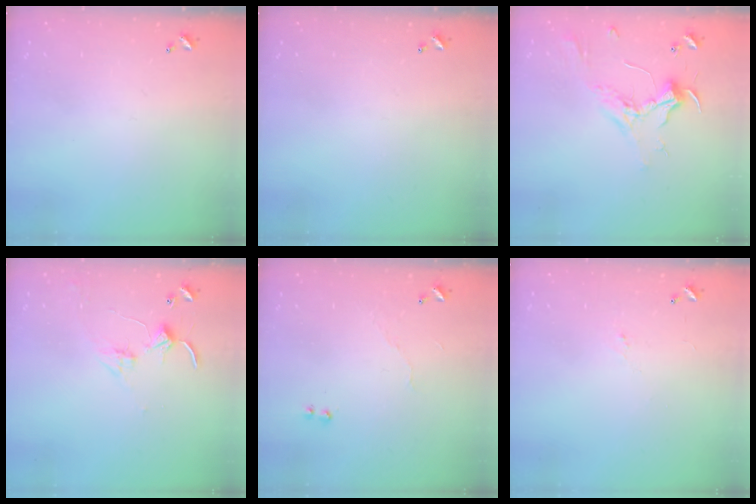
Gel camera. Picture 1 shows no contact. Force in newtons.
{"total": 0.0}
{"total": 2.4, "press": 2.3, "slide": 0.7}
{"total": 2.8, "press": 2.8, "slide": 0.4}
{"total": 4.6, "press": 4.6, "slide": 0.3}
{"total": 0.7, "press": 0.4, "slide": 0.6}